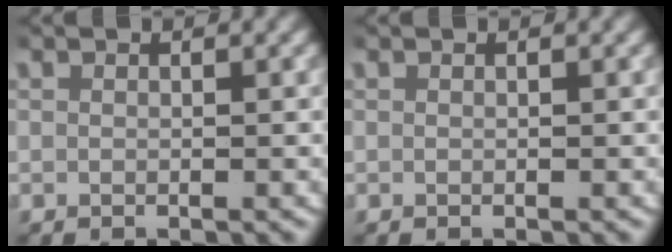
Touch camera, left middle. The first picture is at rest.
{"total": 0.0}